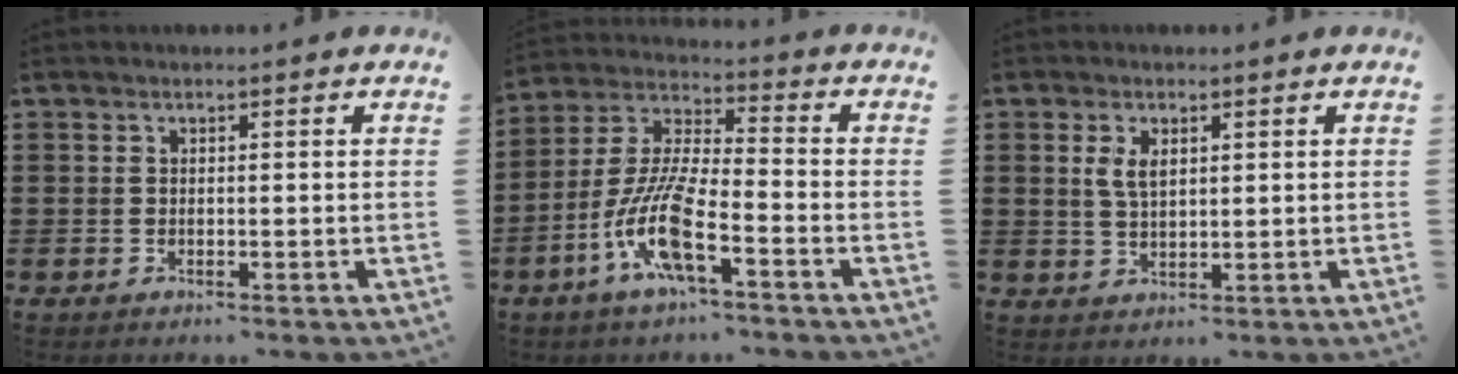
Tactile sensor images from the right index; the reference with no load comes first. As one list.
[{"total": 10.9, "force": [-5.4, 1.8, 9.3], "torque": [-0.216, -0.017, -0.108]}, {"total": 3.4, "force": [1.1, 1.6, 2.7], "torque": [-0.059, 0.007, 0.018]}]